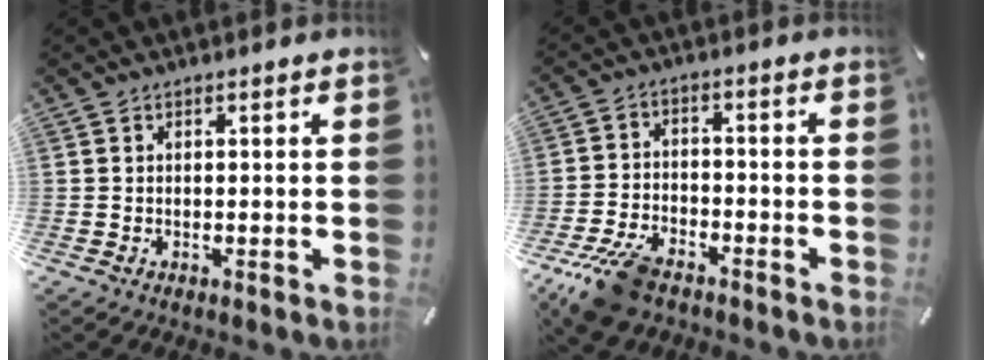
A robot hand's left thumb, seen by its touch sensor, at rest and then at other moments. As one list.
[{"total": 10.4, "force": [-7.4, 4.7, 5.6], "torque": [-0.114, 0.033, -0.139]}]